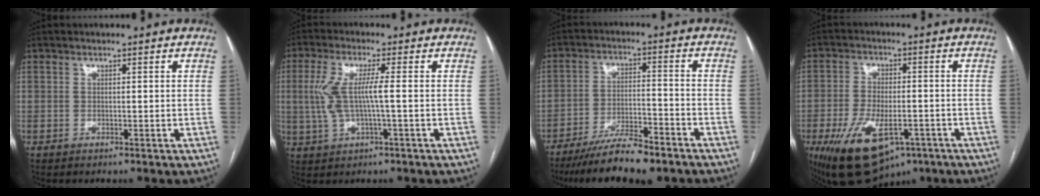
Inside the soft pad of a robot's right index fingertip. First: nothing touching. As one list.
[{"total": 6.7, "force": [0.1, 0.9, 6.7], "torque": [-0.154, 0.011, 0.002]}, {"total": 11.4, "force": [-9.4, 1.4, 6.3], "torque": [-0.102, -0.017, -0.154]}, {"total": 15.1, "force": [-7.9, 7.4, 10.5], "torque": [-0.193, -0.012, -0.117]}]